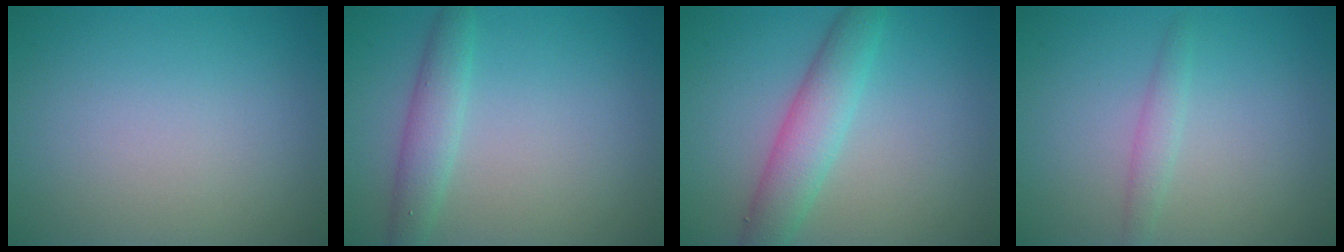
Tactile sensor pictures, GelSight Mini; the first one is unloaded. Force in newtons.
{"total": 2.6, "press": 2.6, "slide": 0.1}
{"total": 4.2, "press": 4.2, "slide": 0.1}
{"total": 1.3, "press": 1.3, "slide": 0.1}